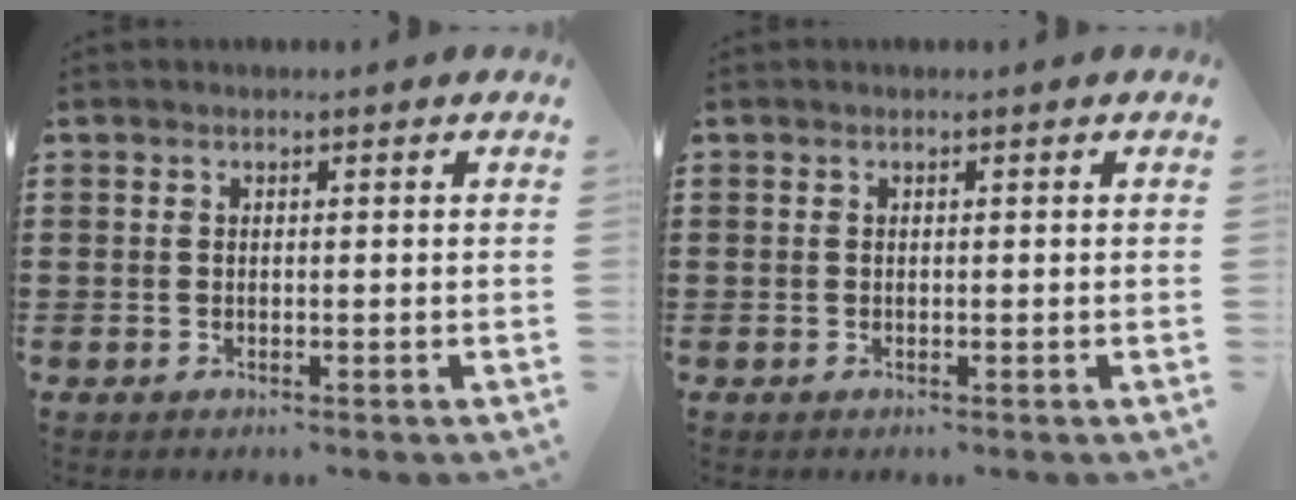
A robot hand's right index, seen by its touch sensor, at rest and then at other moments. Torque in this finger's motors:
{"motor_torque": [-0.11, 0.49, 0.00, -0.01]}